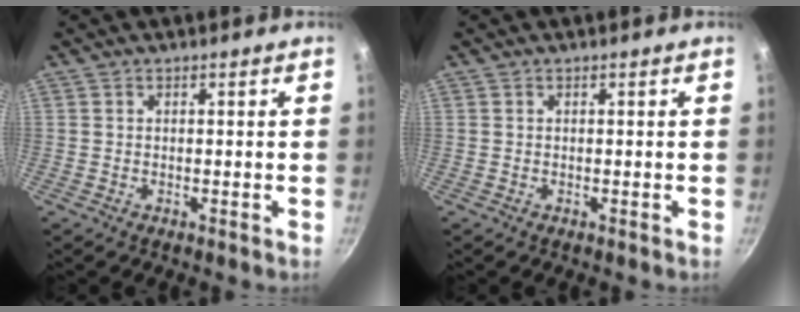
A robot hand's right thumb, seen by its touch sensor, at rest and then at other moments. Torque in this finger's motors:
{"motor_torque": [0.00, 0.00, 0.00, 0.00, 0.00]}